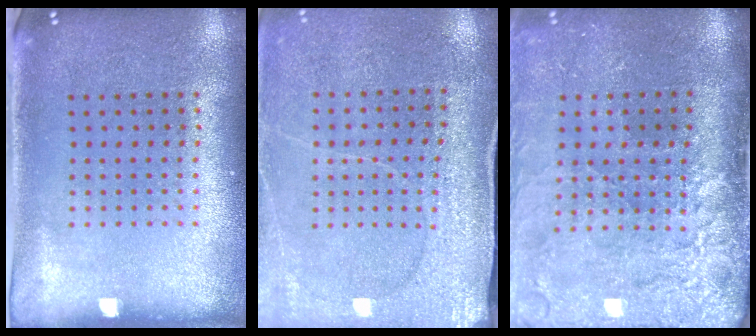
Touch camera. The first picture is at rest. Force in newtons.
{"total": 3.0, "press": 3.0, "slide": 0.2}
{"total": 4.6, "press": 3.7, "slide": 2.8}